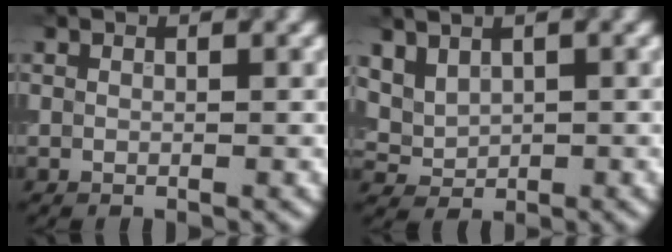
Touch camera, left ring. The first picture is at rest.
{"total": 1.9, "force": [0.9, 1.2, 1.1], "torque": [-0.025, 0.004, 0.030]}